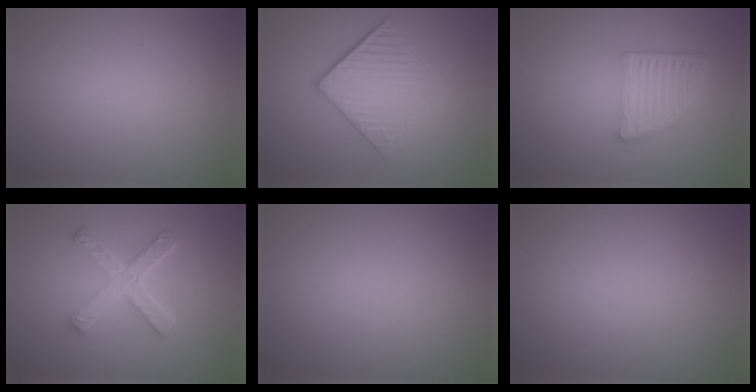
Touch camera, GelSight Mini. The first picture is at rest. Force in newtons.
{"total": 5.6, "press": 3.9, "slide": 3.9}
{"total": 4.5, "press": 3.2, "slide": 3.2}
{"total": 4.8, "press": 3.6, "slide": 3.2}
{"total": 0.0}
{"total": 0.0}